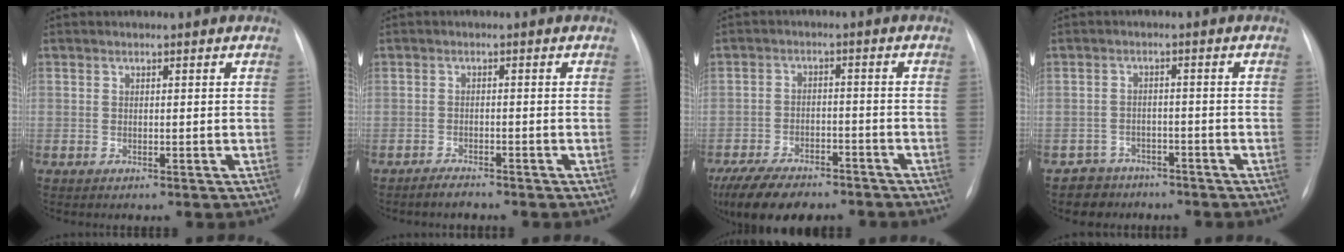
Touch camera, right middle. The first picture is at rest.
{"total": 1.8, "force": [-1.8, 0.4, 0.3], "torque": [-0.009, -0.003, -0.028]}
{"total": 13.1, "force": [-10.3, 5.3, 6.1], "torque": [-0.114, -0.006, -0.157]}
{"total": 4.4, "force": [-3.2, 2.9, -0.5], "torque": [0.011, 0.011, -0.052]}